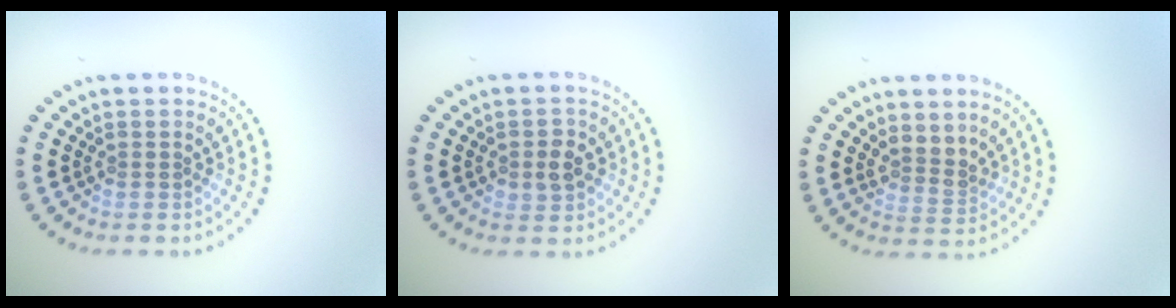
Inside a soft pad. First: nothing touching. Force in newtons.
{"total": 2.1, "press": 2.0, "slide": 0.5}
{"total": 2.1, "press": 1.5, "slide": 1.4}